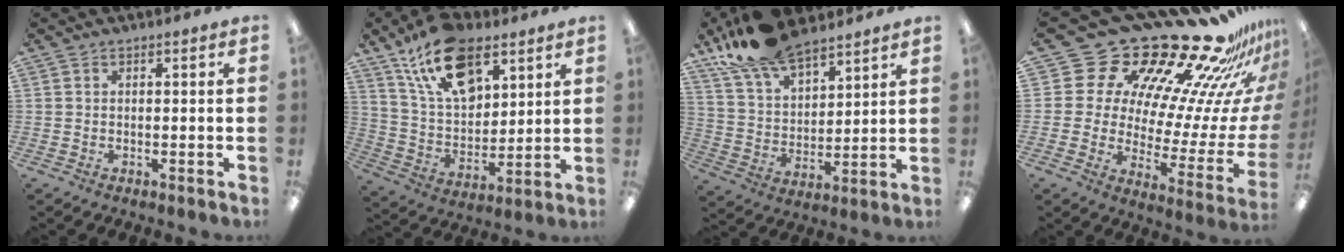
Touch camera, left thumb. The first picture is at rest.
{"total": 18.5, "force": [11.0, 10.1, 10.9], "torque": [-0.192, -0.036, 0.201]}
{"total": 16.4, "force": [13.2, 6.4, 7.3], "torque": [-0.158, -0.069, 0.242]}
{"total": 28.3, "force": [22.1, 12.2, 12.6], "torque": [-0.127, -0.221, 0.407]}